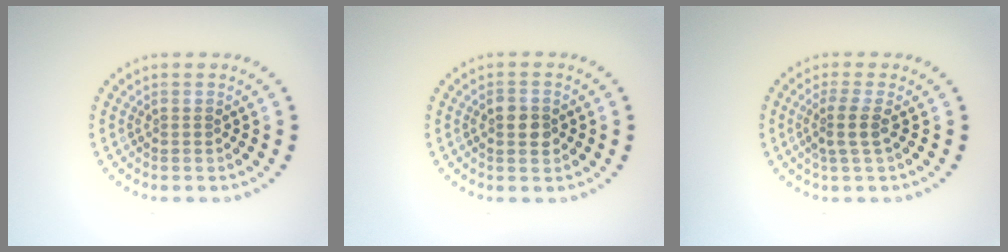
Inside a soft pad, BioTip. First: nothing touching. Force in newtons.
{"total": 2.5, "press": 2.5, "slide": 0.1}
{"total": 2.1, "press": 1.6, "slide": 1.4}